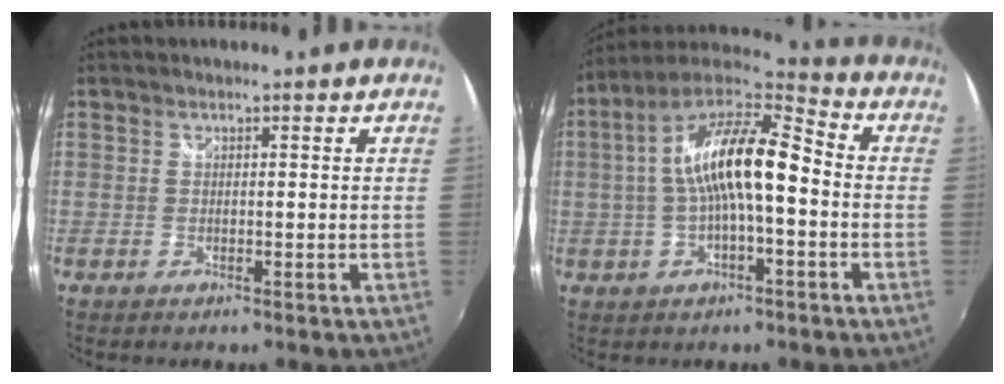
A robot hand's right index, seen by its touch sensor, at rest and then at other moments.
{"total": 15.1, "force": [-0.5, 4.7, 14.3], "torque": [-0.261, 0.023, -0.016]}